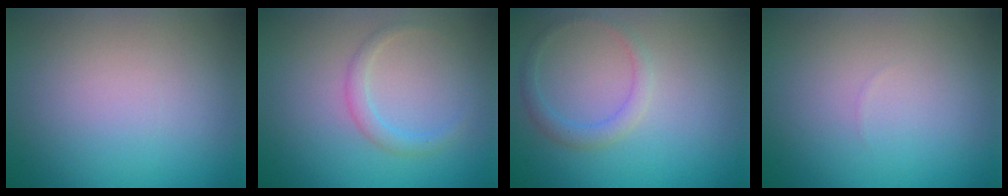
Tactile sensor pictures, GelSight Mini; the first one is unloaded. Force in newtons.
{"total": 1.5, "press": 1.5, "slide": 0.1}
{"total": 1.7, "press": 1.7, "slide": 0.1}
{"total": 0.0}